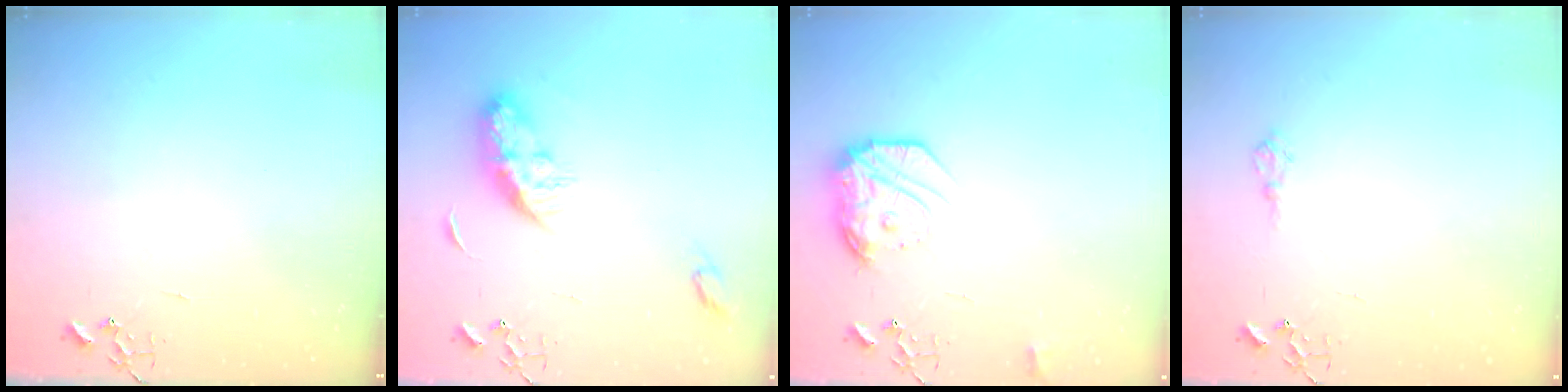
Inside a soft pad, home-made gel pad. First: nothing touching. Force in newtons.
{"total": 9.6, "press": 9.6, "slide": 0.1}
{"total": 14.4, "press": 14.3, "slide": 0.8}
{"total": 5.2, "press": 5.1, "slide": 0.6}